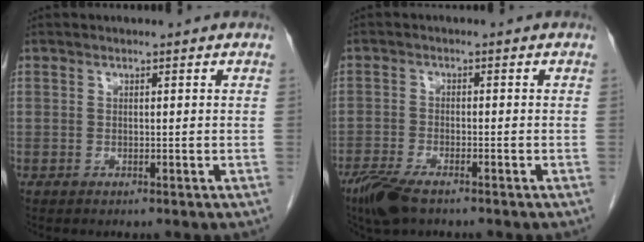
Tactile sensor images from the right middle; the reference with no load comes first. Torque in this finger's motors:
{"motor_torque": [-0.14, -0.26, 0.05, 0.02]}